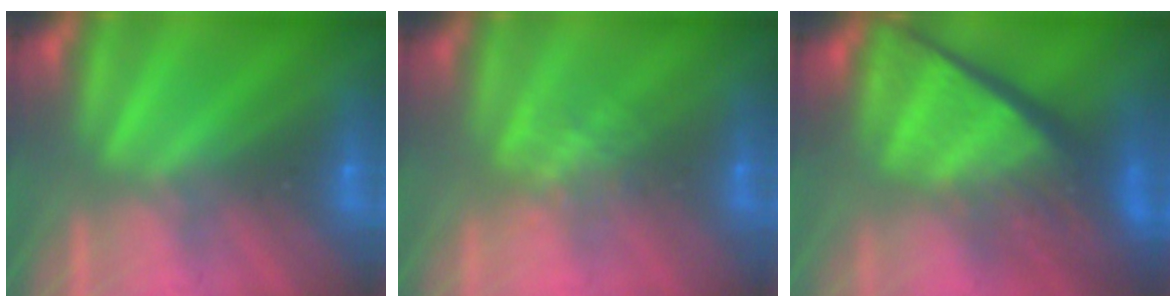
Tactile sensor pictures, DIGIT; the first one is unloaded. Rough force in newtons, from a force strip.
{"total": 2.2}
{"total": 8.0}